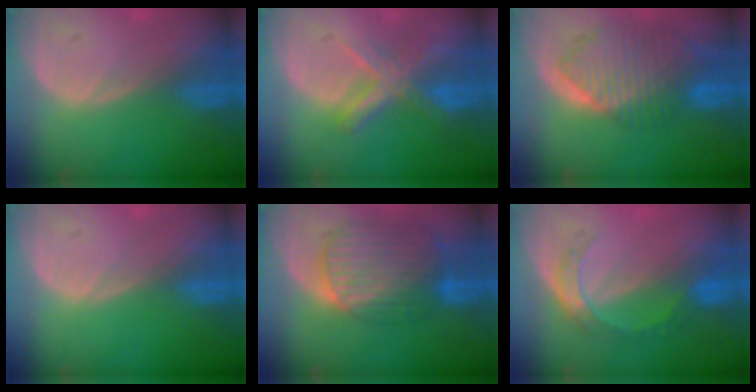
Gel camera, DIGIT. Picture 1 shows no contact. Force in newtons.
{"total": 7.2, "press": 6.1, "slide": 3.9}
{"total": 10.2, "press": 8.8, "slide": 5.1}
{"total": 0.0}
{"total": 10.4, "press": 8.8, "slide": 5.5}
{"total": 5.3, "press": 4.8, "slide": 2.2}